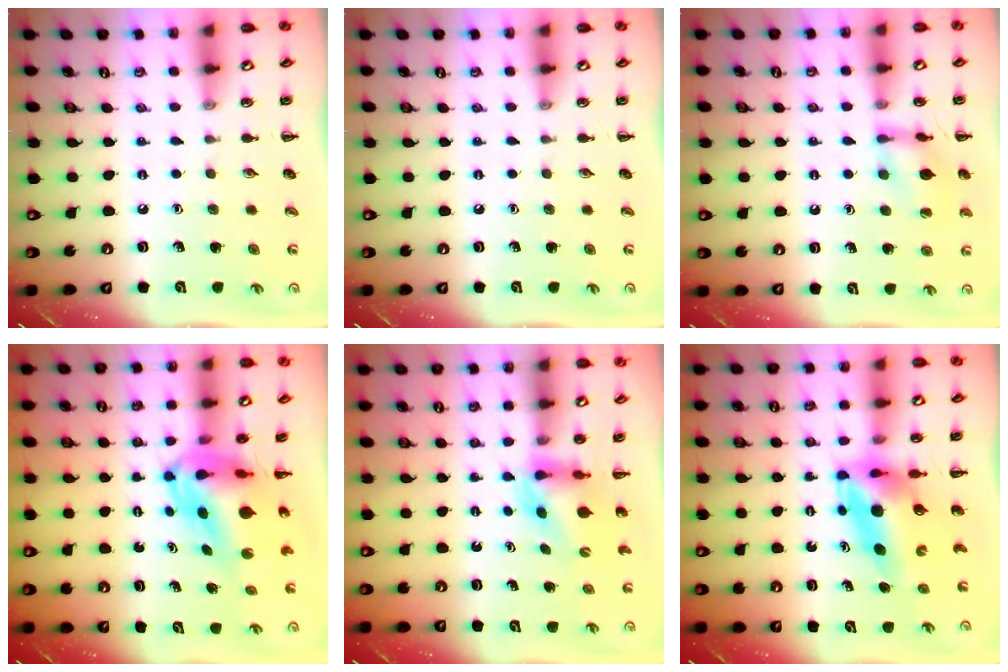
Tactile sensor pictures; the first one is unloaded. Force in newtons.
{"total": 0.0}
{"total": 12.1, "press": 12.1, "slide": 0.5}
{"total": 8.6, "press": 8.1, "slide": 2.9}
{"total": 4.1, "press": 3.9, "slide": 1.2}
{"total": 8.3, "press": 7.9, "slide": 2.4}